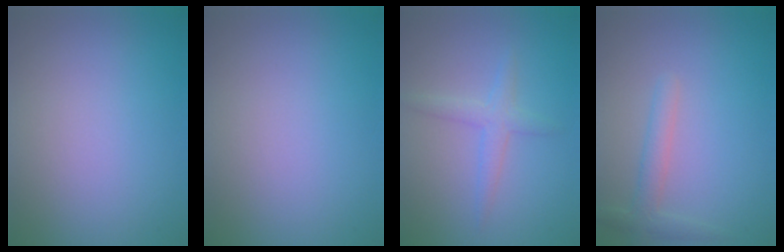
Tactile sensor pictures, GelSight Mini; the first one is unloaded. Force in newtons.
{"total": 0.0}
{"total": 1.9, "press": 1.9, "slide": 0.1}
{"total": 2.0, "press": 2.0, "slide": 0.1}